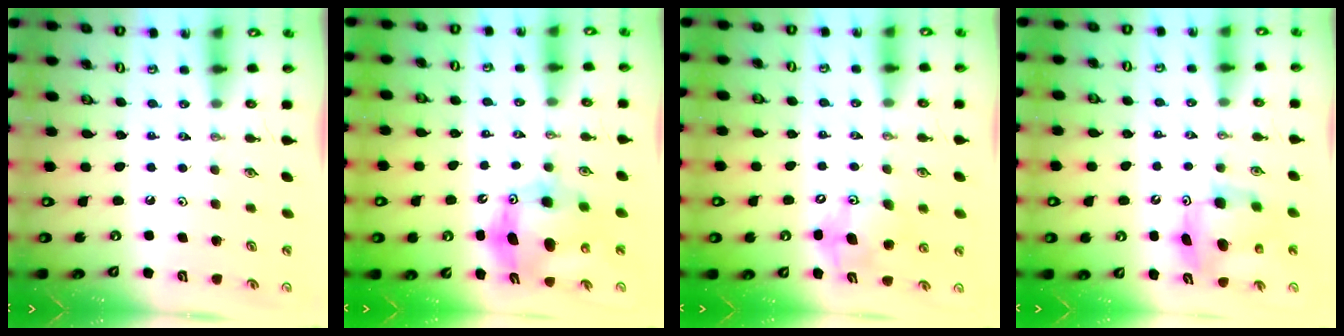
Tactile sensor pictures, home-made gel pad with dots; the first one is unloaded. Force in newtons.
{"total": 11.6, "press": 11.4, "slide": 2.5}
{"total": 12.0, "press": 11.7, "slide": 2.5}
{"total": 7.7, "press": 7.7, "slide": 0.2}